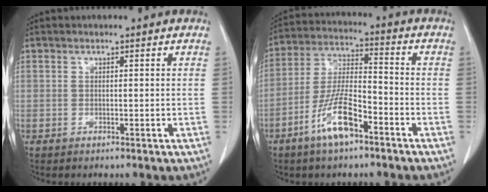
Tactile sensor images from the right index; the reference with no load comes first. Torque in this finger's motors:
{"motor_torque": [1.30, -0.83, 0.33, 0.17]}